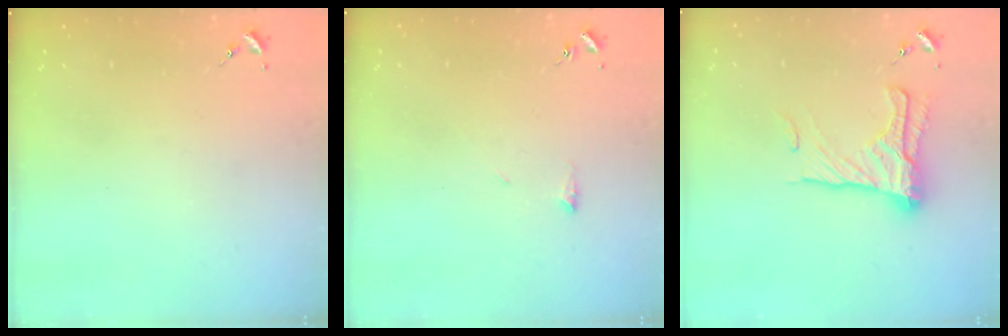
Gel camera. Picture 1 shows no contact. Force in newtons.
{"total": 4.6, "press": 4.6, "slide": 0.7}
{"total": 18.0, "press": 17.9, "slide": 1.3}